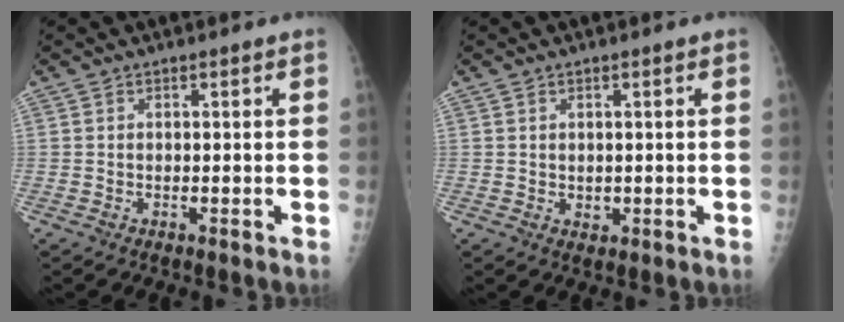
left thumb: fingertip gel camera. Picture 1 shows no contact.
{"total": 1.6, "force": [-0.2, 1.3, 0.9], "torque": [-0.004, -0.002, 0.002]}